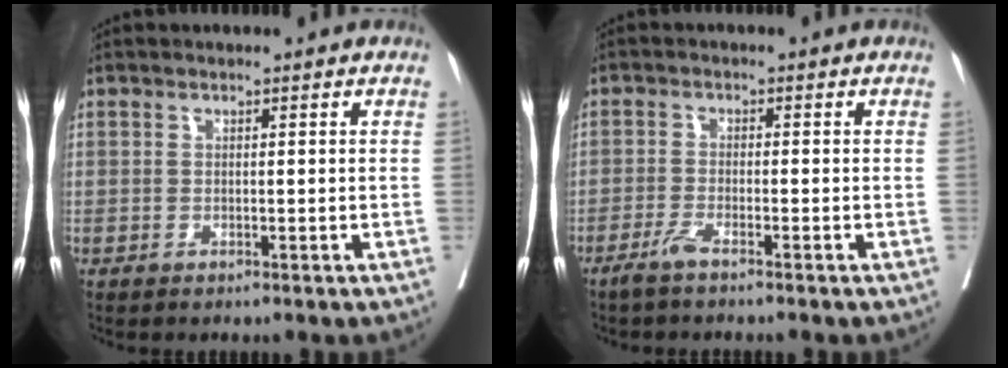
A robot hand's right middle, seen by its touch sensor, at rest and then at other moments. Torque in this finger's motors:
{"motor_torque": [0.04, -0.03, 0.07, 0.02]}